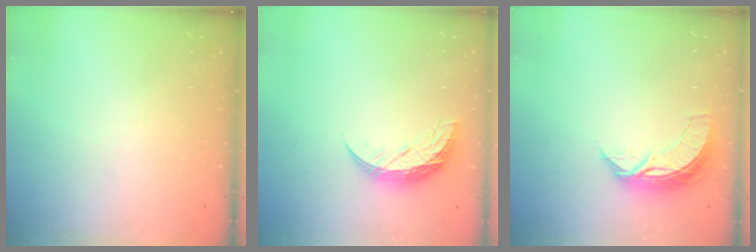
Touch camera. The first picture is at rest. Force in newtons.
{"total": 9.3, "press": 9.3, "slide": 0.7}
{"total": 7.4, "press": 7.3, "slide": 0.5}